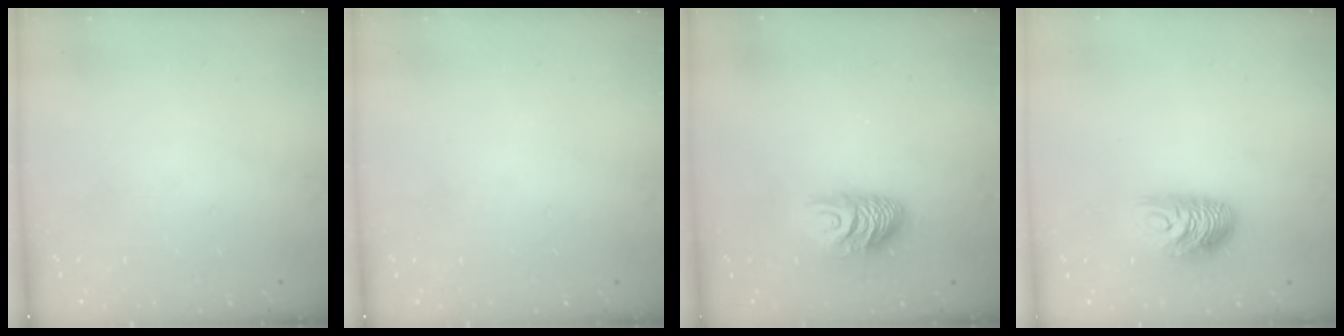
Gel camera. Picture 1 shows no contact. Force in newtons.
{"total": 0.0}
{"total": 9.5, "press": 9.4, "slide": 0.9}
{"total": 9.5, "press": 9.5, "slide": 0.3}